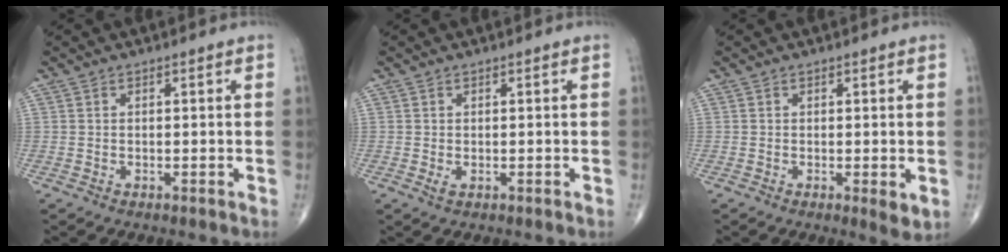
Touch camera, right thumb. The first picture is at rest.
{"total": 0.8, "force": [0.0, 0.5, 0.6], "torque": [-0.009, 0.001, 0.001]}
{"total": 2.5, "force": [-0.3, 0.8, 2.3], "torque": [-0.034, -0.010, -0.007]}